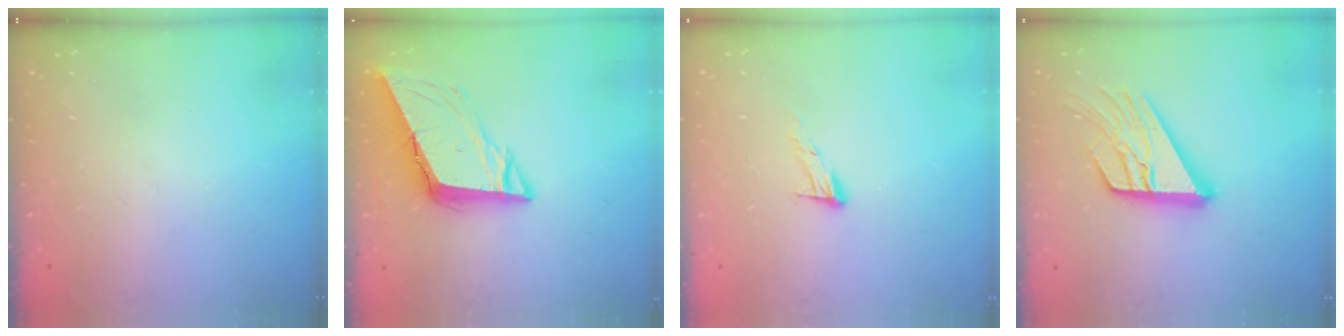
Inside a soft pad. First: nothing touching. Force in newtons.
{"total": 10.3, "press": 9.9, "slide": 2.9}
{"total": 8.3, "press": 8.2, "slide": 1.3}
{"total": 17.5, "press": 17.4, "slide": 1.7}